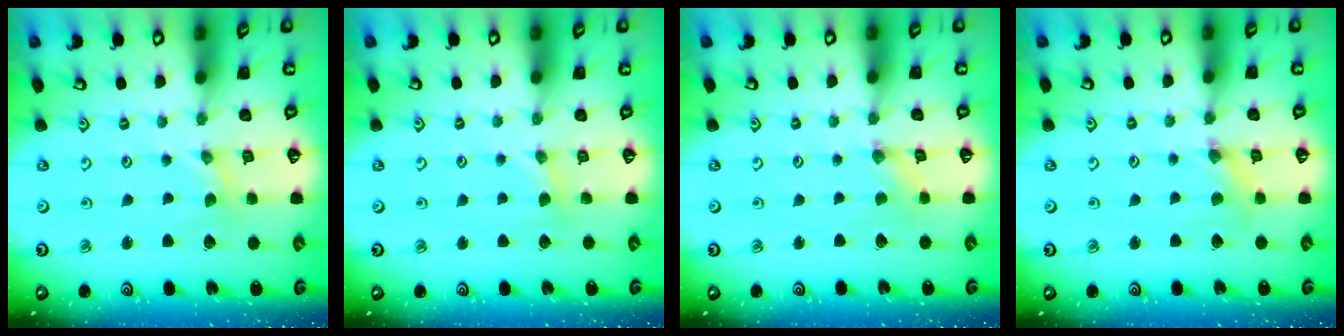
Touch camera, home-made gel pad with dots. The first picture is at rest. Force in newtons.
{"total": 1.9, "press": 1.8, "slide": 0.4}
{"total": 0.6, "press": 0.5, "slide": 0.2}
{"total": 1.8, "press": 1.8, "slide": 0.3}